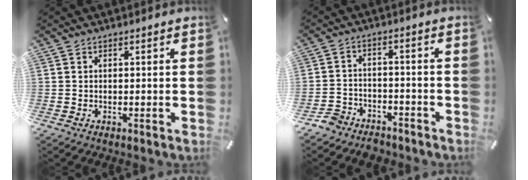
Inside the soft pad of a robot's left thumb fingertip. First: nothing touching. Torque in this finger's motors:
{"motor_torque": [-0.20, 0.19, -0.41, 0.41, 0.02]}